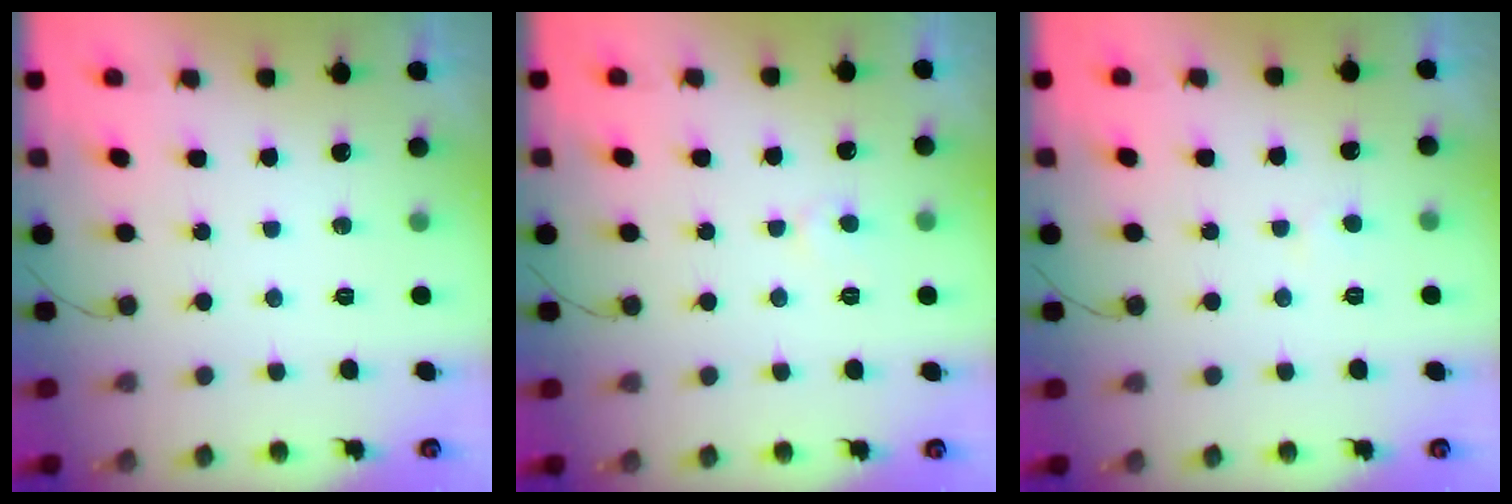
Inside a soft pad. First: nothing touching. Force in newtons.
{"total": 4.3, "press": 4.3, "slide": 0.4}
{"total": 2.0, "press": 2.0, "slide": 0.2}